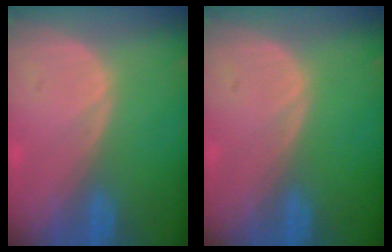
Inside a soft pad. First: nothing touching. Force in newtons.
{"total": 0.0}